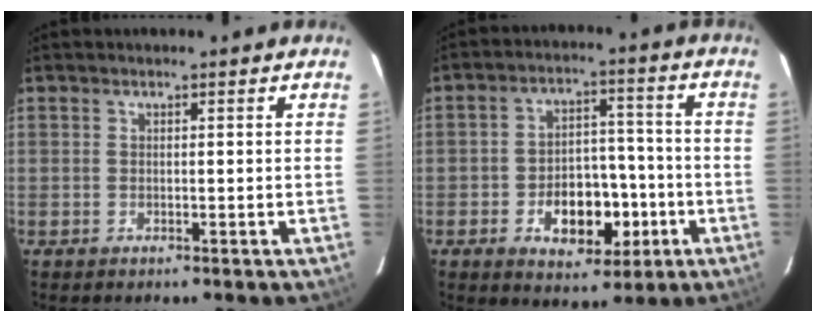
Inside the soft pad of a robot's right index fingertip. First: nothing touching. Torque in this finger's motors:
{"motor_torque": [0.79, -0.69, 0.29, 0.07]}